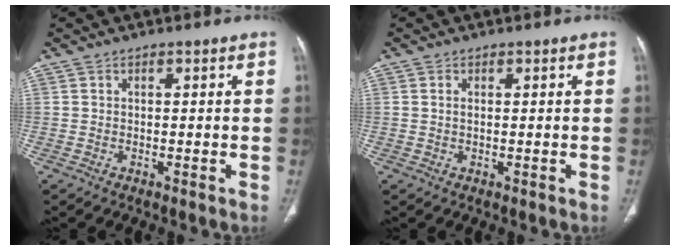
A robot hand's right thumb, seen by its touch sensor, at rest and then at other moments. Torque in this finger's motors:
{"motor_torque": [0.31, -0.23, 0.06, 0.48, -0.02]}